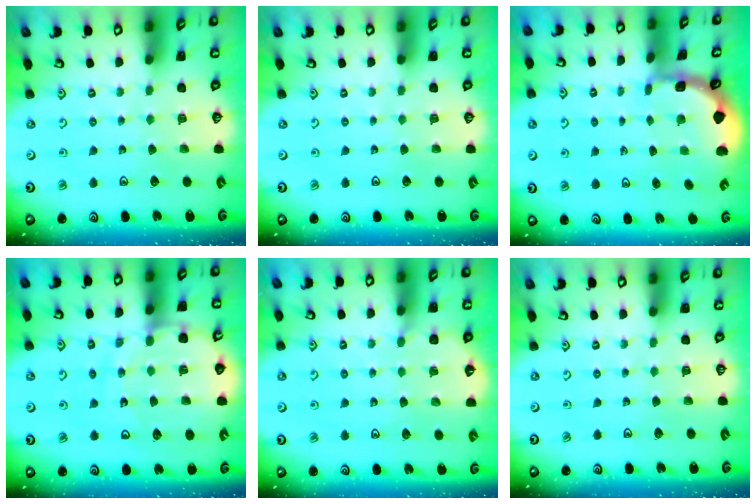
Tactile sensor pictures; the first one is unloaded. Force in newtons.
{"total": 0.0}
{"total": 1.5, "press": 1.5, "slide": 0.1}
{"total": 10.4, "press": 10.4, "slide": 1.3}
{"total": 5.1, "press": 5.1, "slide": 0.6}
{"total": 0.0}